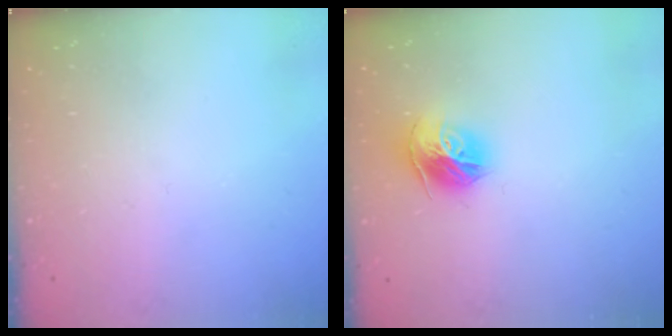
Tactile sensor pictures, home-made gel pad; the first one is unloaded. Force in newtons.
{"total": 12.5, "press": 12.4, "slide": 1.3}